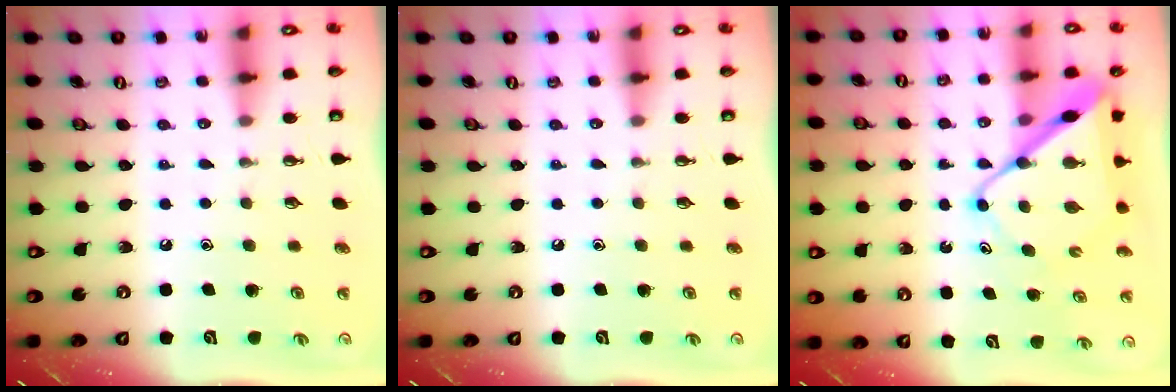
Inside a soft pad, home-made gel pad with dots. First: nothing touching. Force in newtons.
{"total": 0.0}
{"total": 12.5, "press": 12.5, "slide": 1.1}